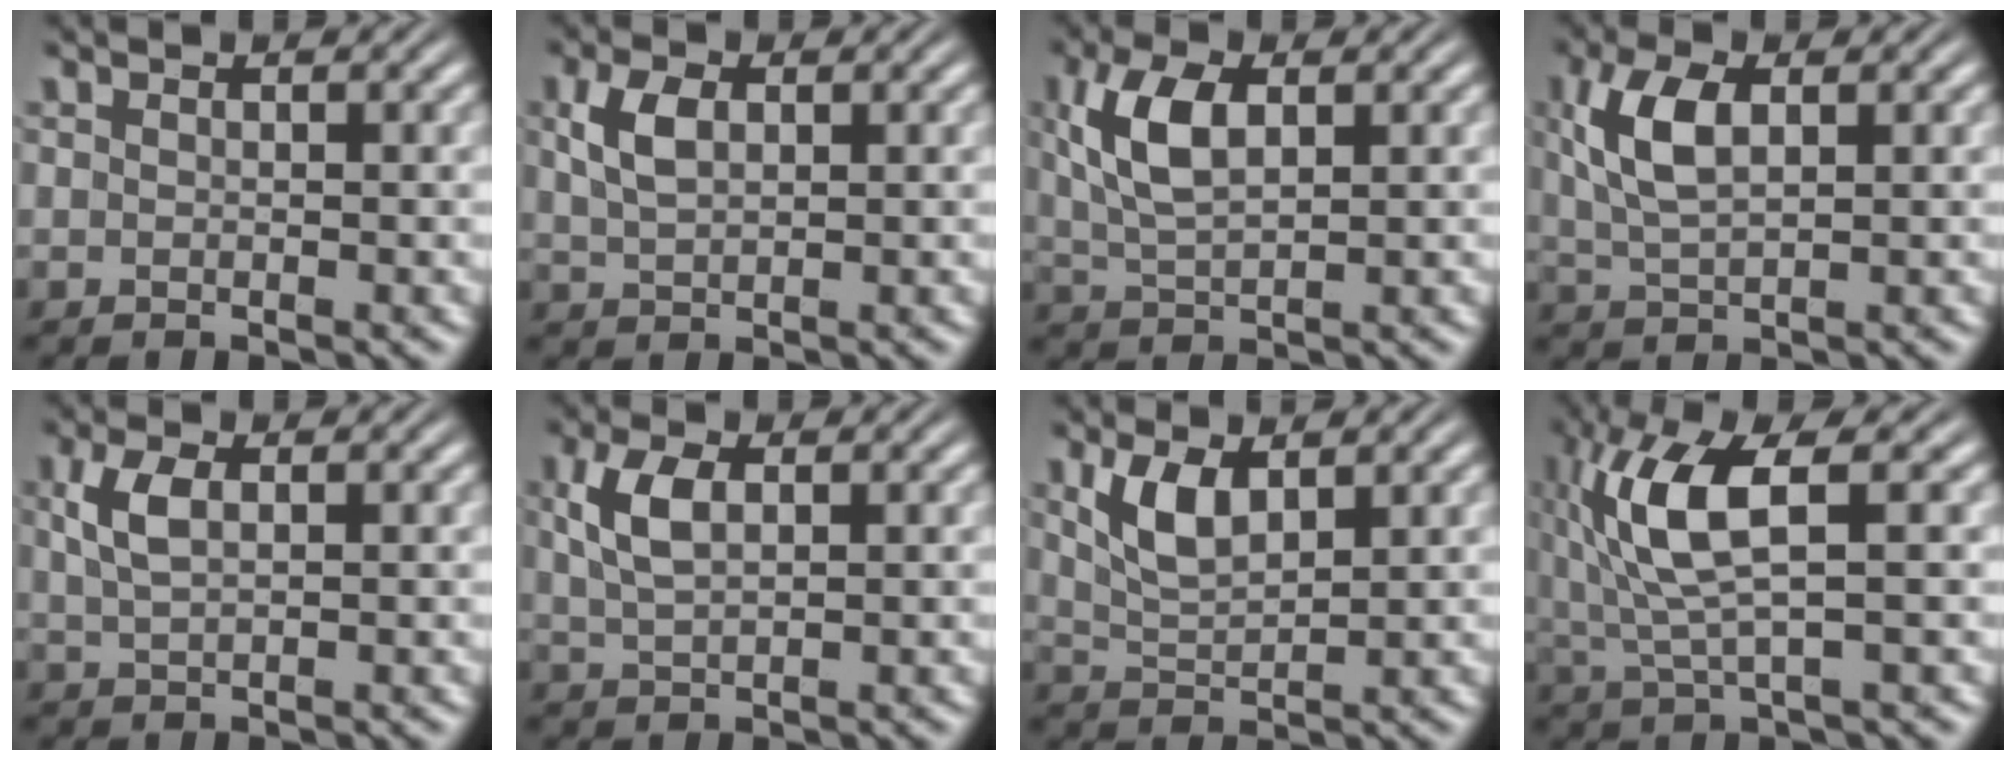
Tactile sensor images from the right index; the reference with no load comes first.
{"total": 2.6, "force": [0.7, 1.4, 2.0], "torque": [-0.042, -0.004, 0.020]}
{"total": 4.8, "force": [1.1, 2.5, 3.9], "torque": [-0.089, -0.006, 0.029]}
{"total": 4.3, "force": [1.0, 2.1, 3.6], "torque": [-0.079, -0.002, 0.026]}
{"total": 2.4, "force": [0.6, 1.1, 2.1], "torque": [-0.046, -0.002, 0.017]}
{"total": 3.1, "force": [0.8, 1.5, 2.6], "torque": [-0.058, -0.001, 0.020]}
{"total": 3.3, "force": [1.1, 1.8, 2.6], "torque": [-0.061, -0.011, 0.028]}
{"total": 7.7, "force": [1.4, 3.1, 6.9], "torque": [-0.151, -0.002, 0.036]}